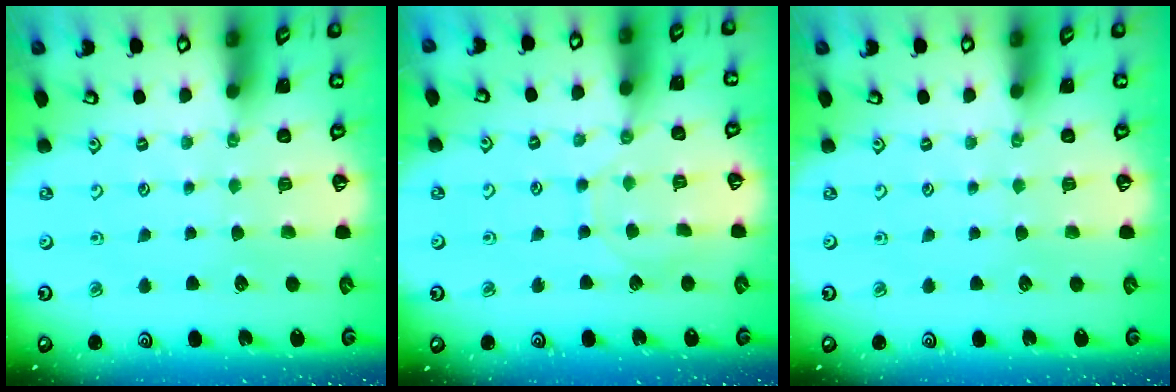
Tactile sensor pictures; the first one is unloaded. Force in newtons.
{"total": 7.4, "press": 7.3, "slide": 0.8}
{"total": 0.0}